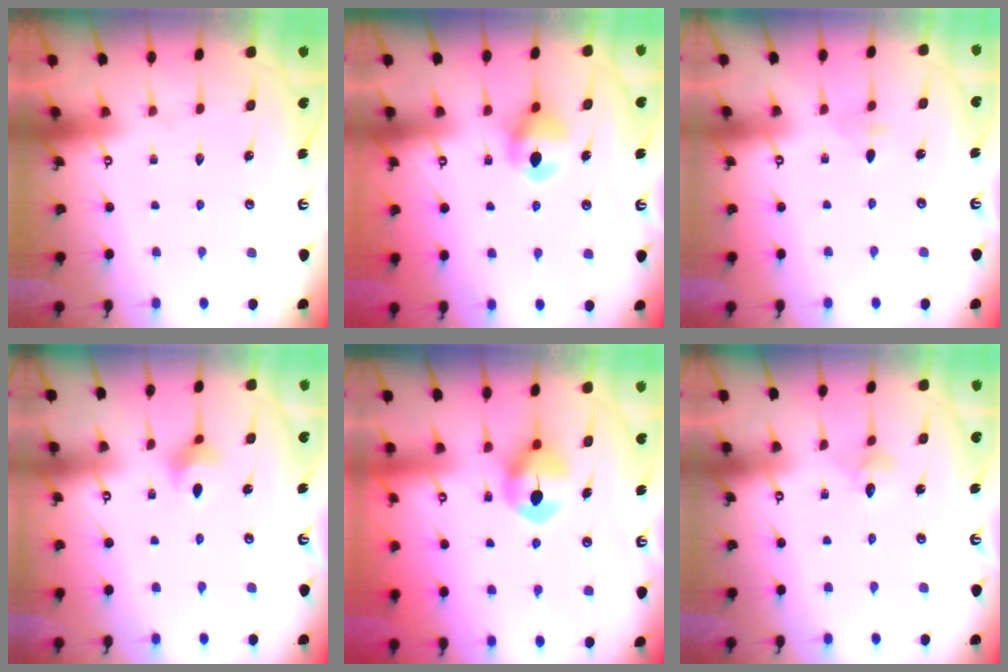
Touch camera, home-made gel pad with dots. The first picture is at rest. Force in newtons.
{"total": 7.9, "press": 7.8, "slide": 0.6}
{"total": 2.8, "press": 2.7, "slide": 0.6}
{"total": 3.0, "press": 3.0, "slide": 0.5}
{"total": 8.5, "press": 8.5, "slide": 0.5}
{"total": 2.4, "press": 2.4, "slide": 0.2}